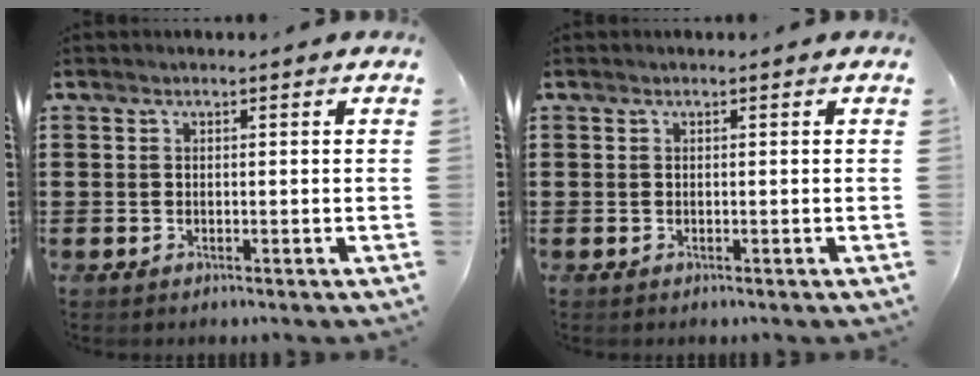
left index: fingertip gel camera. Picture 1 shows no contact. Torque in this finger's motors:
{"motor_torque": [-0.02, 0.01, 0.00, -0.01]}